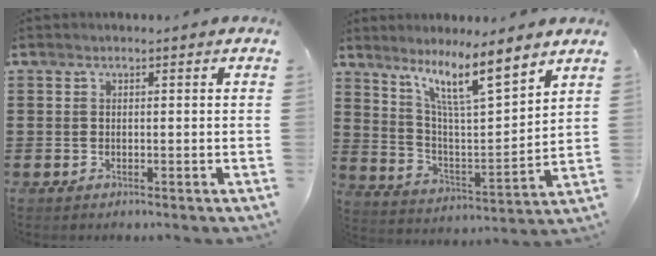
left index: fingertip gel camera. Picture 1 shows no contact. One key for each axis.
{"total": 10.6, "fx": 8.0, "fy": 1.1, "fz": 6.8, "tx": -0.140, "ty": -0.038, "tz": 0.134}